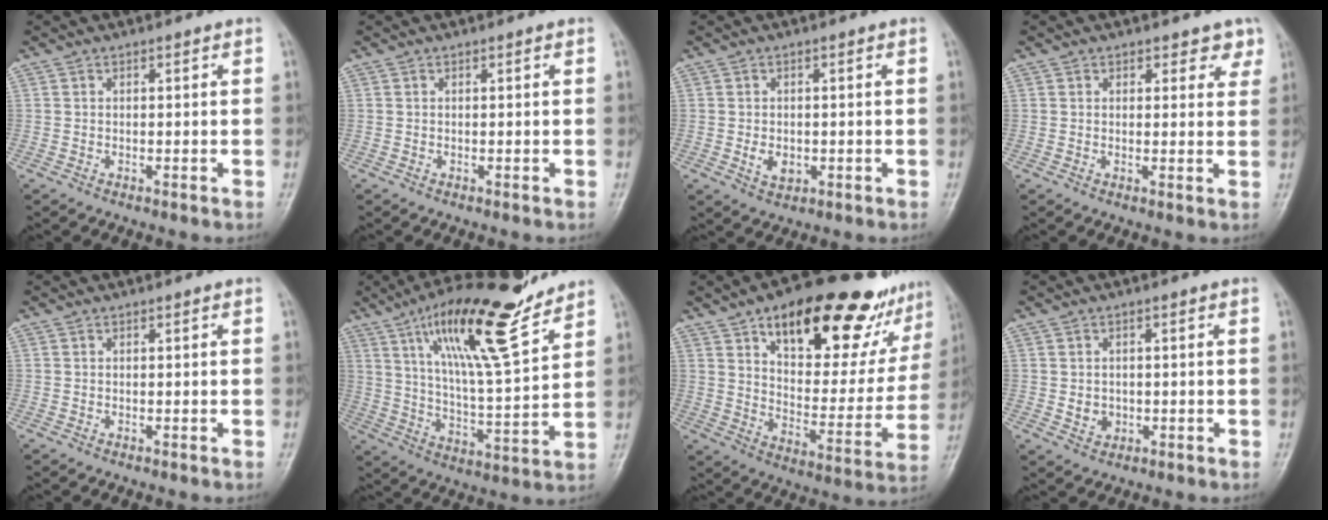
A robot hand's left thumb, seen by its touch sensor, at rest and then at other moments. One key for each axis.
{"total": 0.0}
{"total": 3.3, "fx": -0.6, "fy": 2.4, "fz": 2.2, "tx": -0.031, "ty": -0.001, "tz": -0.004}
{"total": 3.3, "fx": 2.4, "fy": 2.2, "fz": 0.9, "tx": 0.026, "ty": -0.011, "tz": 0.025}
{"total": 0.0}
{"total": 18.8, "fx": 12.5, "fy": 3.7, "fz": 13.6, "tx": -0.211, "ty": -0.064, "tz": 0.218}
{"total": 28.1, "fx": 17.1, "fy": 11.6, "fz": 19.1, "tx": -0.223, "ty": -0.042, "tz": 0.255}
{"total": 2.9, "fx": -0.2, "fy": 2.5, "fz": 1.3, "tx": -0.010, "ty": 0.000, "tz": 0.005}